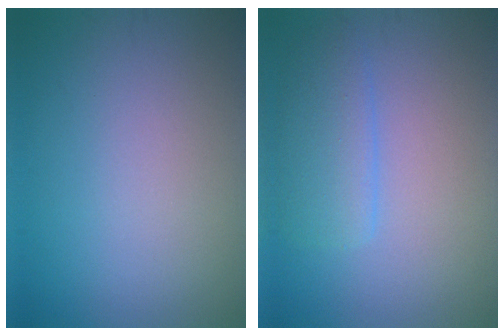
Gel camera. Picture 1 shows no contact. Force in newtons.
{"total": 3.1, "press": 3.1, "slide": 0.2}